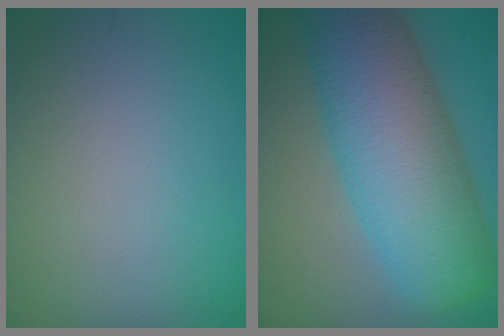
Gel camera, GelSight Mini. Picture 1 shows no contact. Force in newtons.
{"total": 11.8, "press": 11.8, "slide": 0.3}